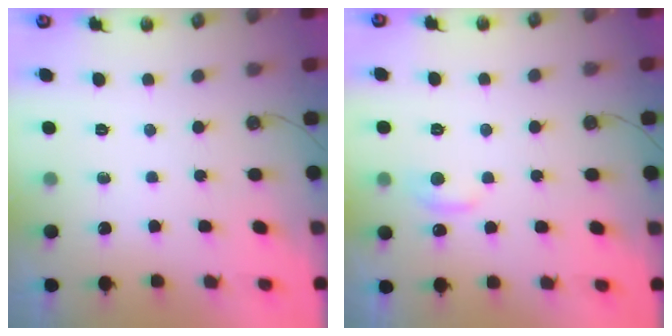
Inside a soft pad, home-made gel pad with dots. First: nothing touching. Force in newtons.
{"total": 0.9, "press": 0.8, "slide": 0.5}